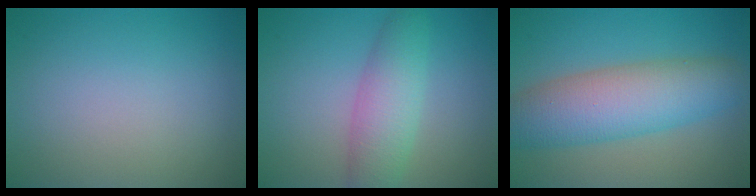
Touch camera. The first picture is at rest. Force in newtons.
{"total": 4.5, "press": 4.5, "slide": 0.0}
{"total": 7.9, "press": 7.9, "slide": 0.2}